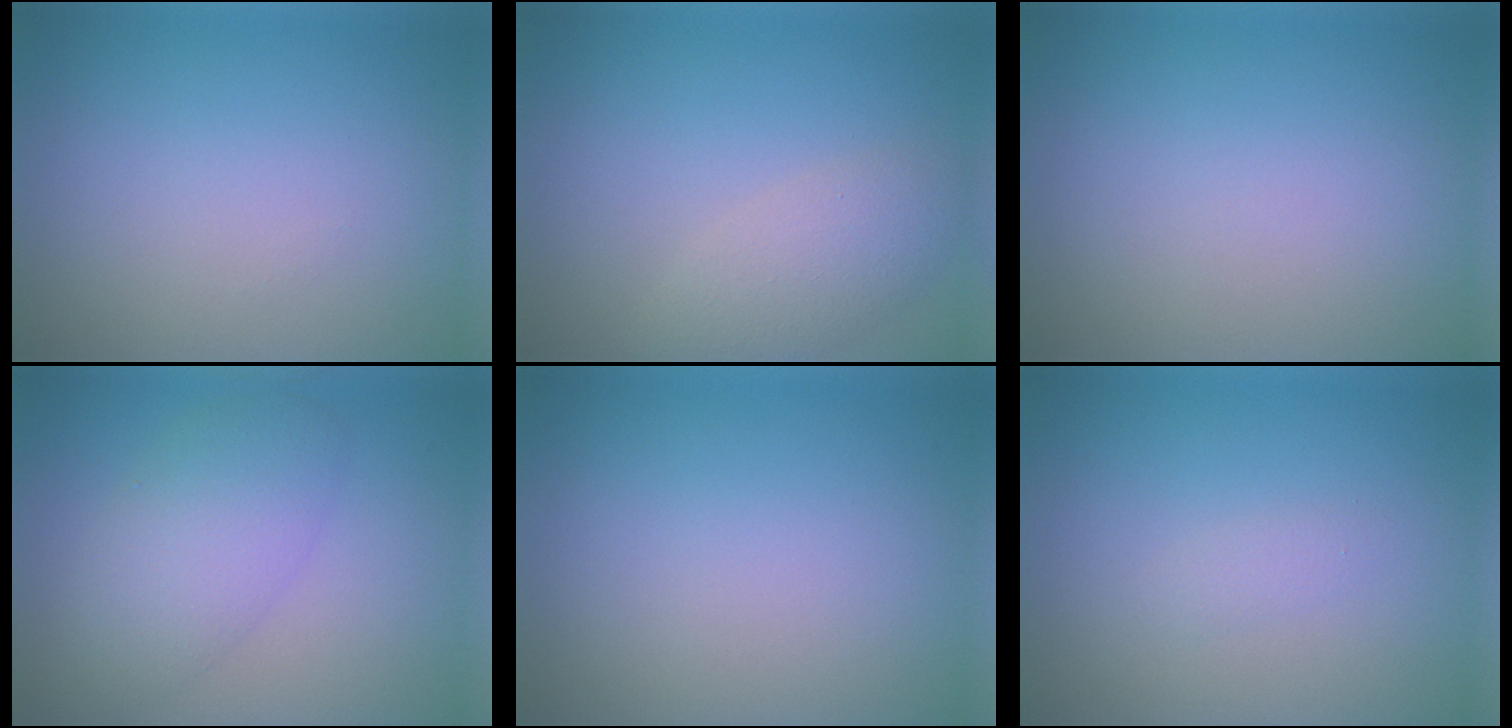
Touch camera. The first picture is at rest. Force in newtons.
{"total": 3.2, "press": 3.2, "slide": 0.2}
{"total": 0.0}
{"total": 5.0, "press": 5.0, "slide": 0.2}
{"total": 0.0}
{"total": 0.7, "press": 0.7, "slide": 0.0}